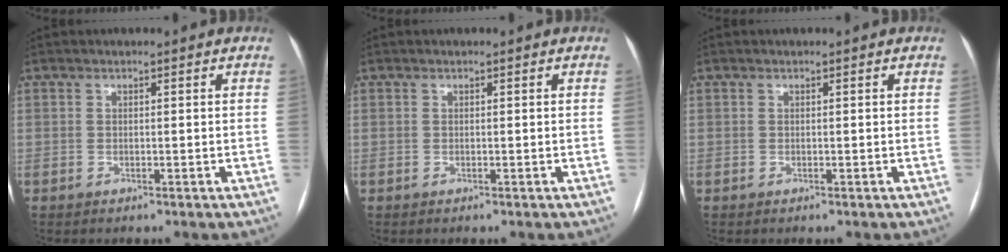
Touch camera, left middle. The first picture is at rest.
{"total": 0.0}
{"total": 0.0}